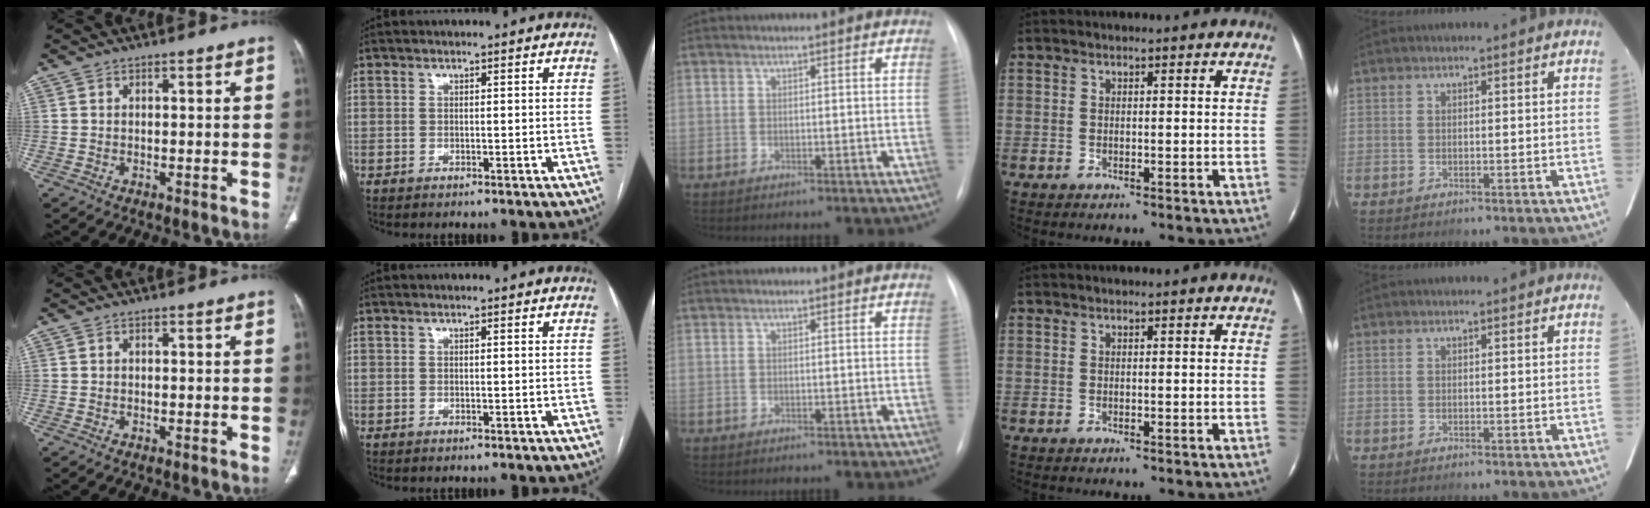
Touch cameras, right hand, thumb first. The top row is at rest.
{}